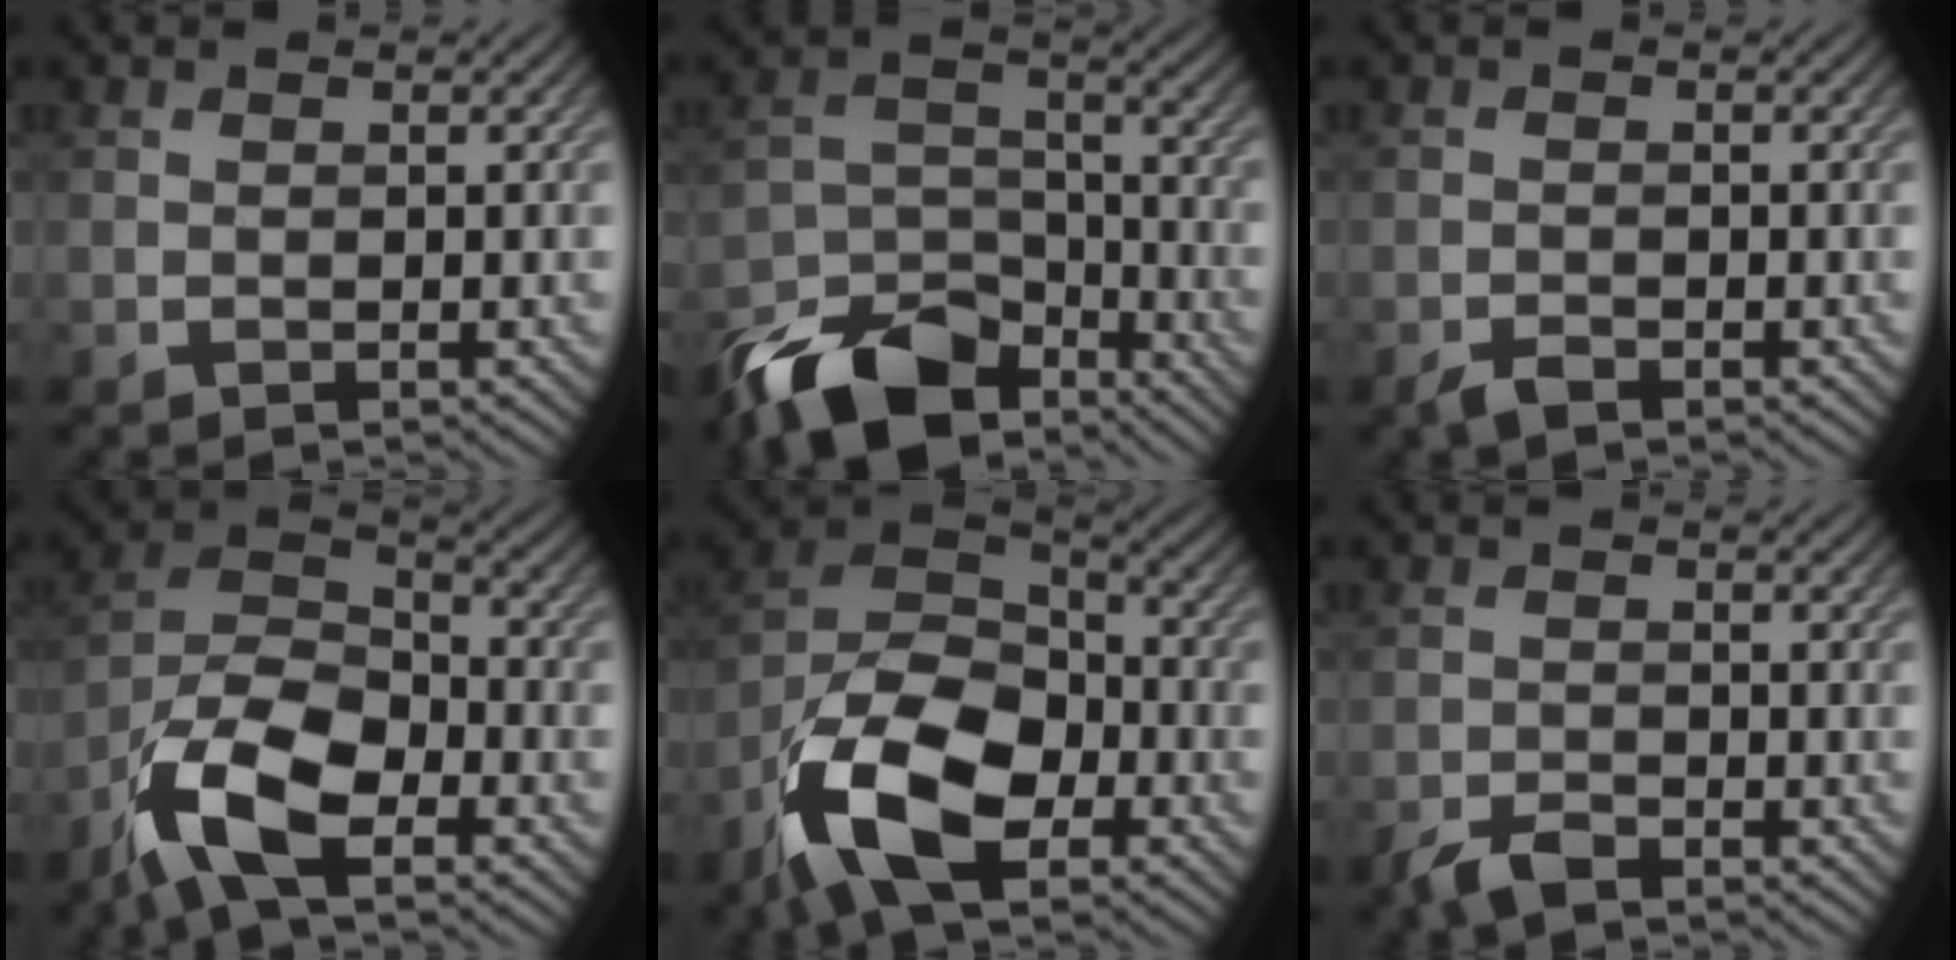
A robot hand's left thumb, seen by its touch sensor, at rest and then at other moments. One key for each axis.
{"total": 14.2, "fx": -11.1, "fy": 6.0, "fz": 6.5, "tx": -0.147, "ty": -0.009, "tz": -0.206}
{"total": 1.4, "fx": -1.1, "fy": 0.3, "fz": 0.7, "tx": -0.016, "ty": 0.001, "tz": -0.025}
{"total": 12.6, "fx": -7.6, "fy": 5.5, "fz": 8.4, "tx": -0.170, "ty": -0.002, "tz": -0.164}
{"total": 14.8, "fx": -7.9, "fy": 7.8, "fz": 9.9, "tx": -0.214, "ty": -0.022, "tz": -0.166}
{"total": 2.6, "fx": -2.1, "fy": 0.7, "fz": 1.3, "tx": -0.029, "ty": -0.001, "tz": -0.048}